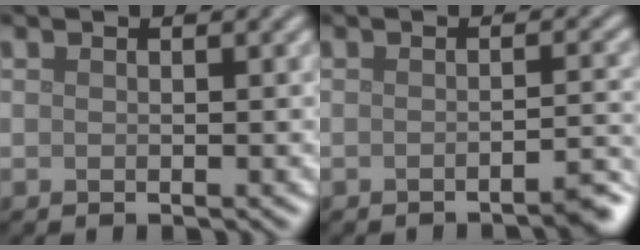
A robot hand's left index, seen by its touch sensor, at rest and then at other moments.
{"total": 2.4, "force": [-1.7, 0.4, 1.6], "torque": [-0.012, 0.005, -0.032]}